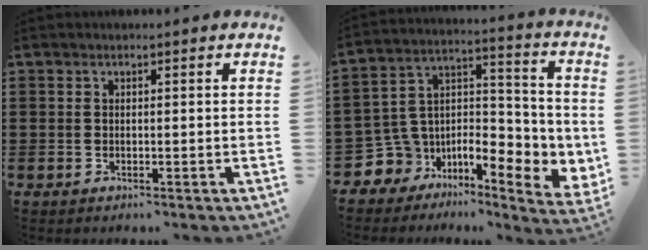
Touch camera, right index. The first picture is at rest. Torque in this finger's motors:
{"motor_torque": [1.23, 0.22, 0.31, 0.10]}